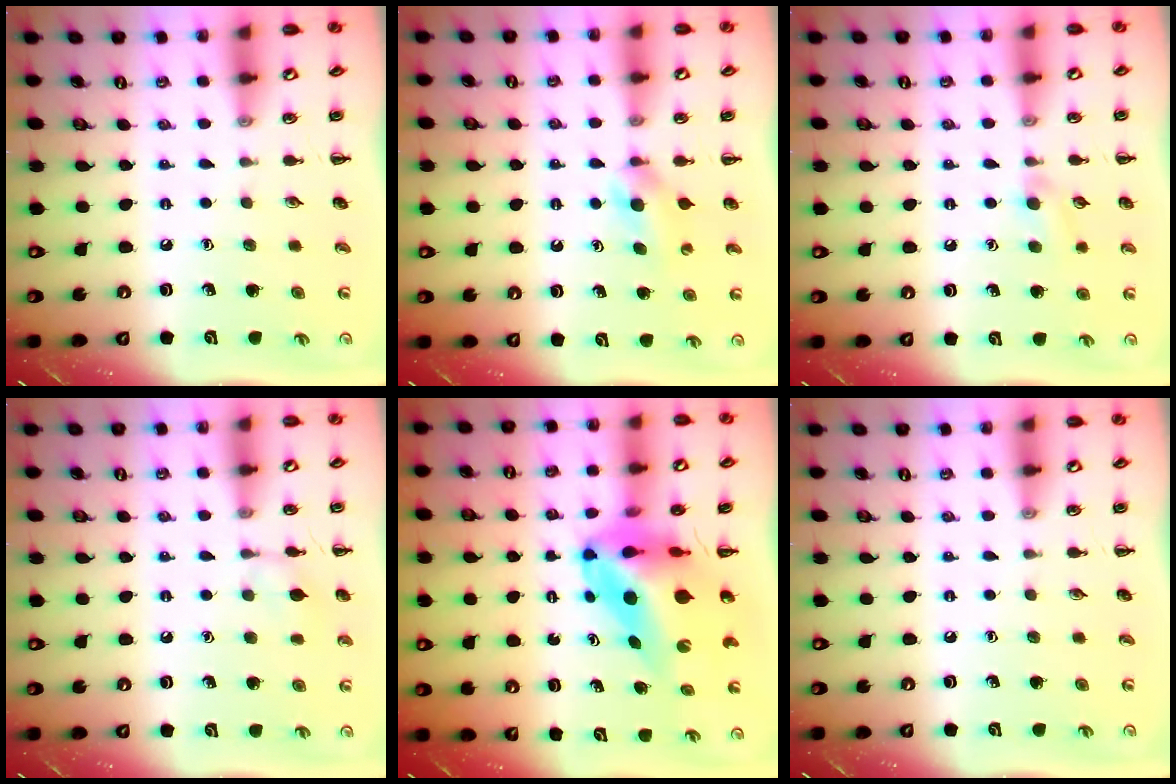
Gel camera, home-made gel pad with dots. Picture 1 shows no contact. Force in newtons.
{"total": 4.9, "press": 4.7, "slide": 1.2}
{"total": 6.0, "press": 5.8, "slide": 1.8}
{"total": 6.3, "press": 6.1, "slide": 1.3}
{"total": 12.0, "press": 11.4, "slide": 3.7}
{"total": 0.0}